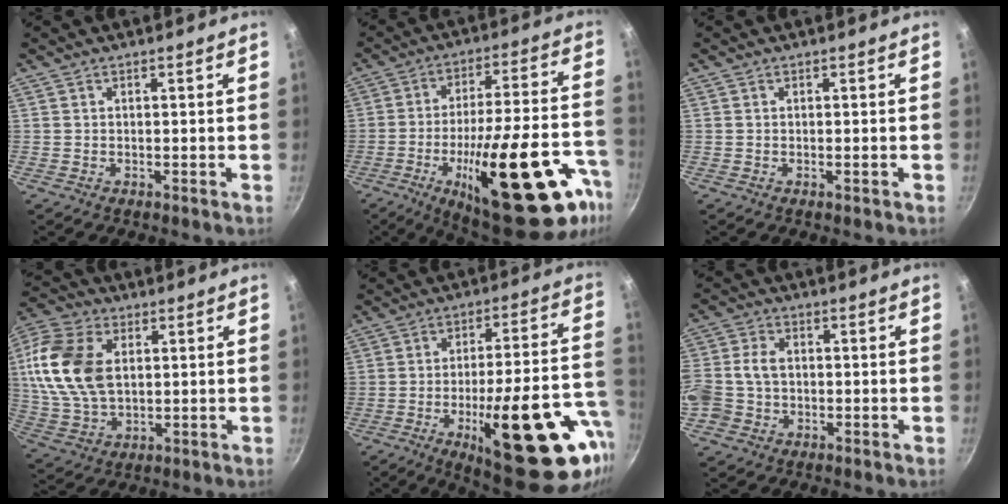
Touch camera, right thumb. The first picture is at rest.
{"total": 31.9, "force": [-13.8, 10.6, 26.7], "torque": [-0.334, 0.048, -0.199]}
{"total": 0.6, "force": [-0.2, 0.1, 0.6], "torque": [-0.008, 0.001, -0.003]}
{"total": 17.7, "force": [2.9, 11.6, 13.1], "torque": [-0.256, 0.005, 0.054]}
{"total": 26.1, "force": [-9.9, 8.0, 22.8], "torque": [-0.284, 0.025, -0.132]}
{"total": 9.1, "force": [-1.4, 7.1, 5.5], "torque": [-0.108, 0.027, -0.036]}